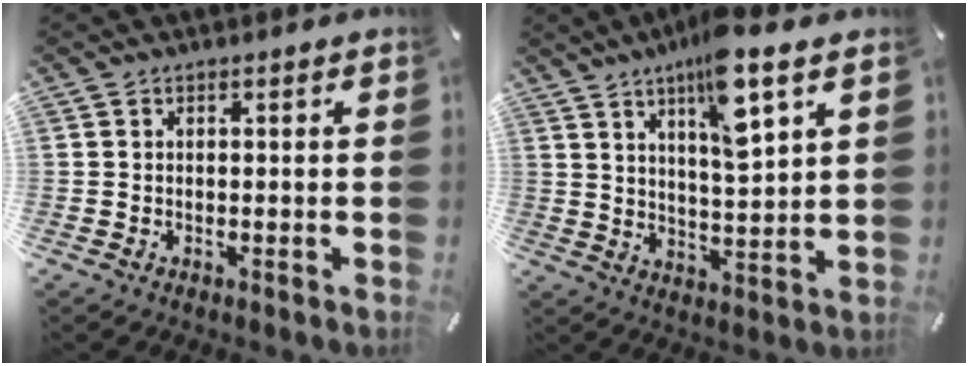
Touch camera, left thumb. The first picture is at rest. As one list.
[{"total": 11.7, "force": [7.2, 2.9, 8.7], "torque": [-0.138, -0.036, 0.120]}]